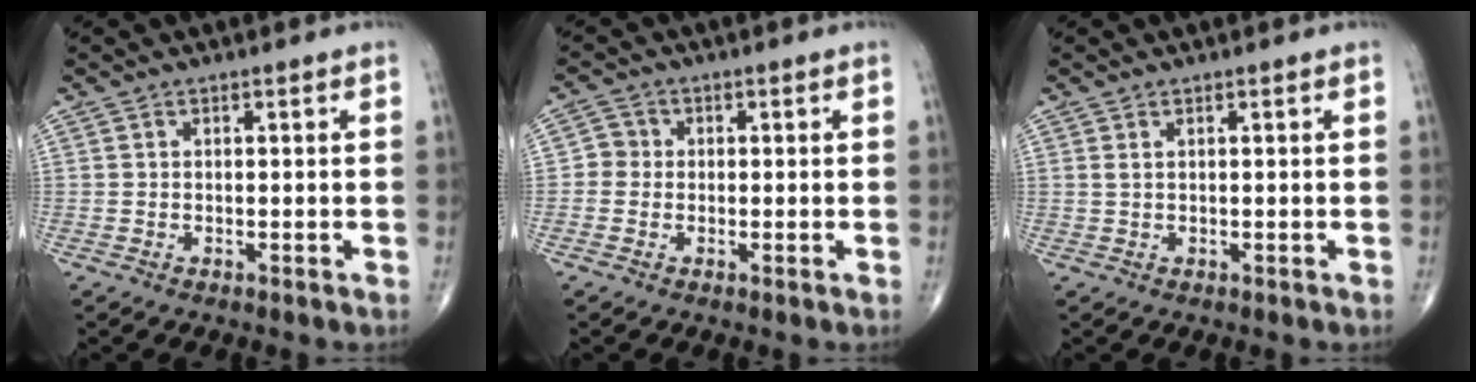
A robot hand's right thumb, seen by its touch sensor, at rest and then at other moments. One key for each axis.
{"total": 2.6, "fx": -0.3, "fy": 2.5, "fz": 0.7, "tx": 0.005, "ty": 0.007, "tz": -0.014}
{"total": 0.7, "fx": 0.4, "fy": 0.1, "fz": 0.6, "tx": -0.019, "ty": 0.006, "tz": 0.009}